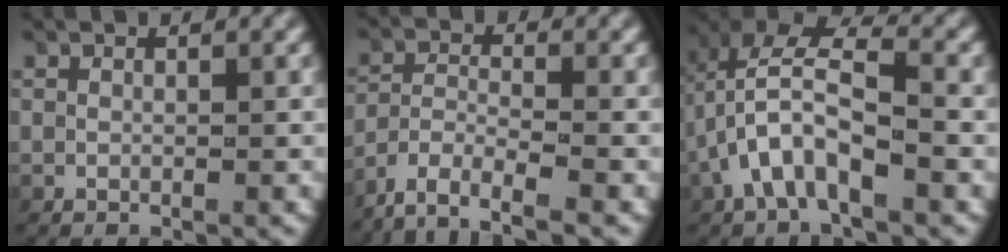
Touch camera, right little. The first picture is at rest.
{"total": 7.5, "force": [-6.1, 3.0, 3.2], "torque": [-0.072, -0.032, -0.091]}
{"total": 5.5, "force": [0.2, 3.5, 4.3], "torque": [-0.094, -0.008, 0.002]}